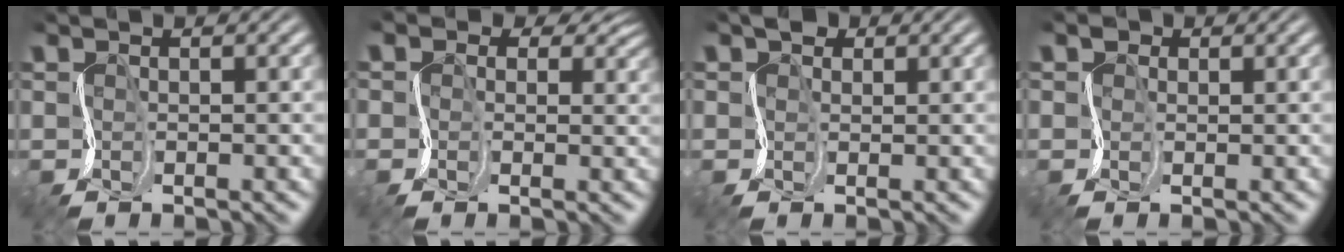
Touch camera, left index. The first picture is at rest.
{"total": 6.4, "force": [2.9, 4.6, 3.3], "torque": [-0.063, 0.012, 0.010]}
{"total": 1.7, "force": [1.3, 1.0, 0.4], "torque": [-0.001, 0.014, 0.009]}
{"total": 1.6, "force": [0.8, 1.3, 0.6], "torque": [-0.001, 0.012, -0.006]}